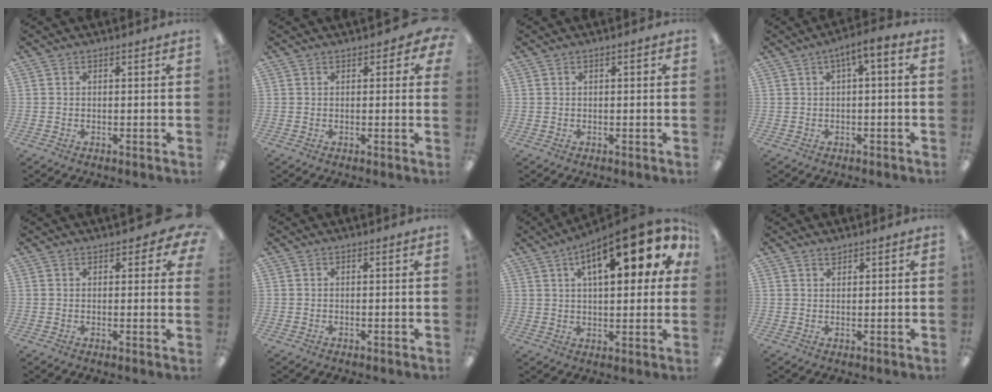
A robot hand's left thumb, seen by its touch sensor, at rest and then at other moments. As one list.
[{"total": 2.5, "force": [1.2, 1.2, 1.8], "torque": [-0.020, -0.003, 0.018]}, {"total": 0.7, "force": [0.1, 0.2, 0.7], "torque": [-0.013, 0.002, 0.001]}, {"total": 3.9, "force": [0.3, 0.8, 3.8], "torque": [-0.072, 0.009, 0.002]}, {"total": 3.6, "force": [2.1, 1.5, 2.6], "torque": [-0.029, -0.005, 0.034]}, {"total": 0.0}, {"total": 18.3, "force": [8.3, 7.2, 14.6], "torque": [-0.210, -0.025, 0.128]}, {"total": 1.4, "force": [1.3, 0.3, 0.3], "torque": [-0.009, -0.001, 0.025]}]